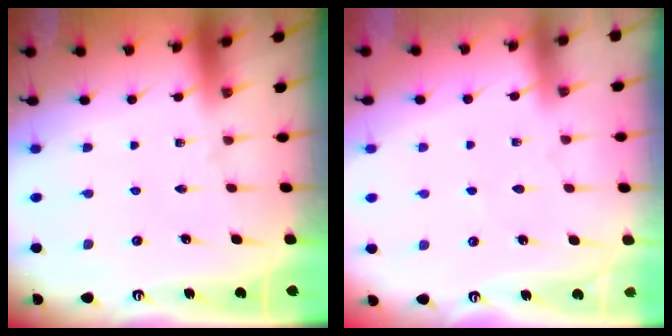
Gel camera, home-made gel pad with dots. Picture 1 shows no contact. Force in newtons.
{"total": 3.0, "press": 2.9, "slide": 0.4}